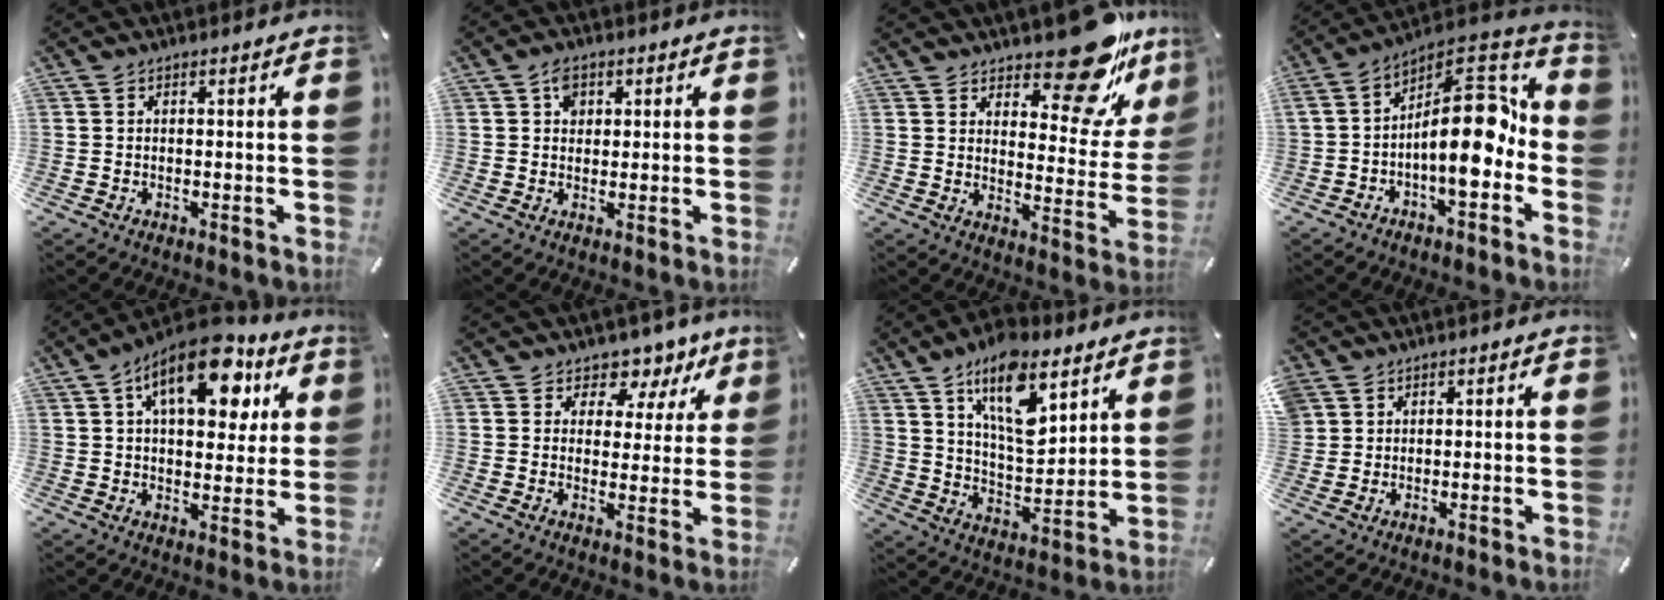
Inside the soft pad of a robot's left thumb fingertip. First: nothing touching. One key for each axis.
{"total": 3.4, "fx": 1.3, "fy": 2.8, "fz": 1.5, "tx": -0.010, "ty": -0.004, "tz": 0.017}
{"total": 17.4, "fx": 13.8, "fy": 6.9, "fz": 8.1, "tx": -0.091, "ty": -0.116, "tz": 0.229}
{"total": 15.7, "fx": -1.5, "fy": 7.7, "fz": 13.6, "tx": -0.217, "ty": -0.012, "tz": -0.023}
{"total": 16.8, "fx": 7.8, "fy": 9.0, "fz": 11.8, "tx": -0.171, "ty": -0.021, "tz": 0.129}
{"total": 6.9, "fx": 5.3, "fy": 4.2, "fz": 1.4, "tx": -0.014, "ty": -0.052, "tz": 0.088}
{"total": 16.5, "fx": 10.1, "fy": 7.7, "fz": 10.5, "tx": -0.180, "ty": -0.044, "tz": 0.177}
{"total": 3.4, "fx": 1.8, "fy": 2.9, "fz": -0.2, "tx": -0.005, "ty": 0.003, "tz": 0.035}